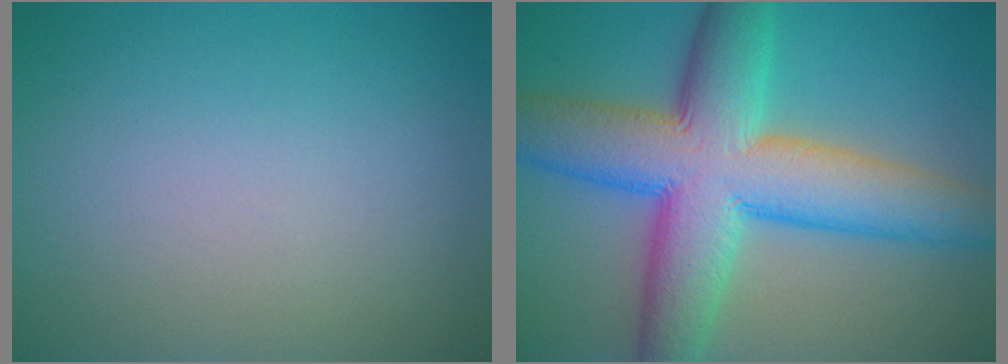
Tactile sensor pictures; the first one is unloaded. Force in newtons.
{"total": 12.0, "press": 12.0, "slide": 0.3}